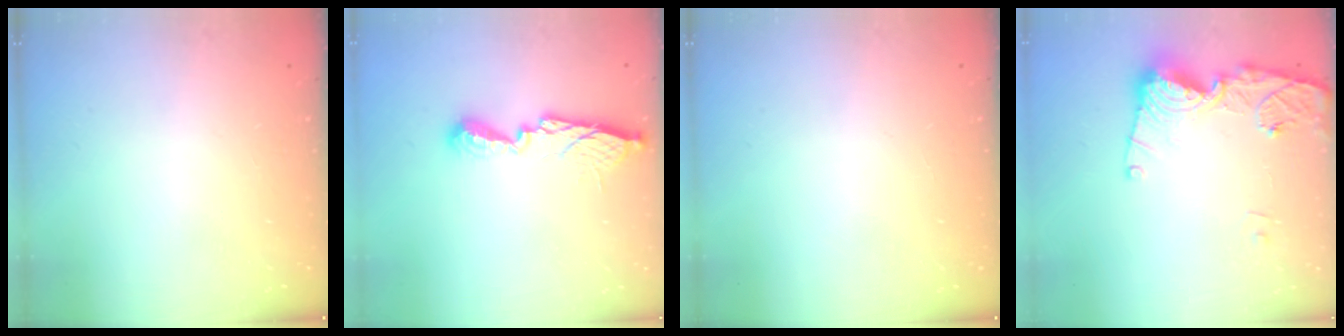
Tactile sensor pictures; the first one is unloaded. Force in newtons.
{"total": 11.0, "press": 11.0, "slide": 0.4}
{"total": 0.0}
{"total": 14.4, "press": 14.4, "slide": 1.4}